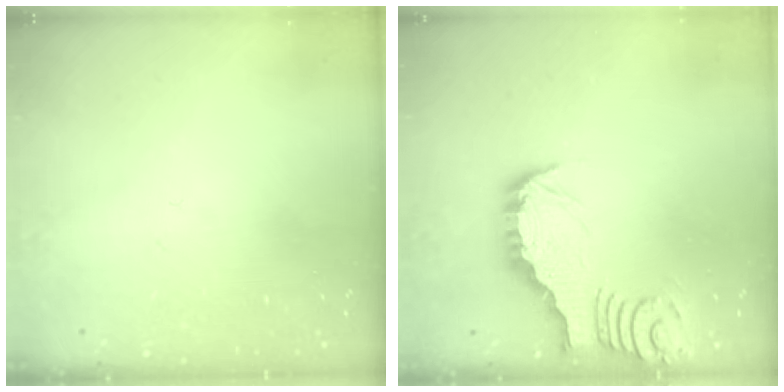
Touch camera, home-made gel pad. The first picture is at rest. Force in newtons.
{"total": 3.3, "press": 3.2, "slide": 0.4}